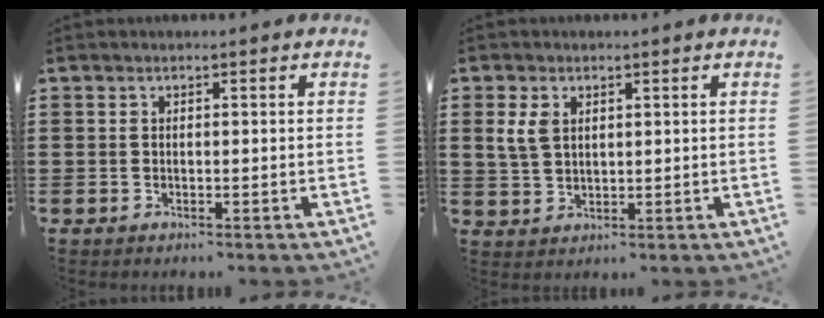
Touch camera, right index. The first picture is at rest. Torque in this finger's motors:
{"motor_torque": [0.19, 0.06, 0.32, 0.07]}